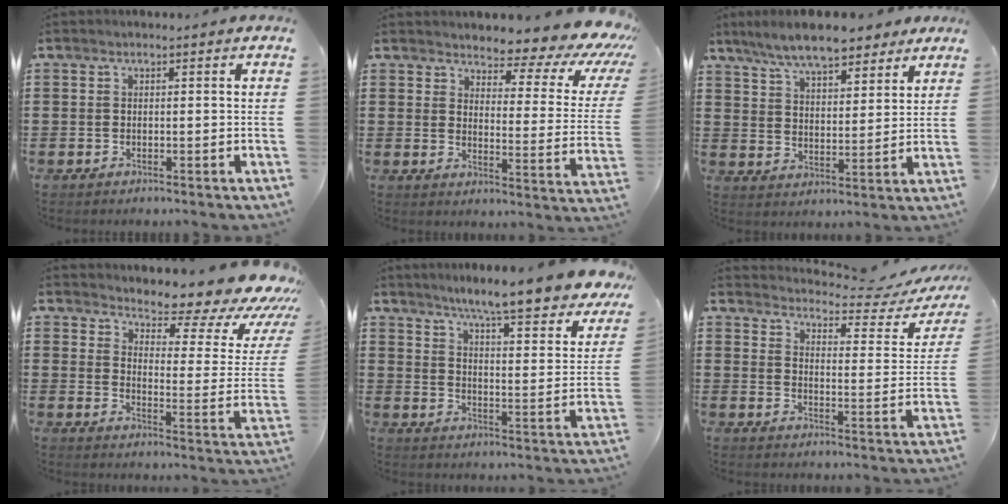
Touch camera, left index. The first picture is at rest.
{"total": 5.4, "force": [4.6, 1.6, 2.4], "torque": [-0.040, -0.044, 0.071]}
{"total": 8.6, "force": [7.6, 1.6, 3.6], "torque": [-0.098, -0.016, 0.140]}
{"total": 8.7, "force": [7.5, 1.6, 4.1], "torque": [-0.066, -0.069, 0.121]}
{"total": 7.6, "force": [6.7, -0.8, 3.5], "torque": [-0.078, -0.058, 0.106]}
{"total": 4.4, "force": [4.1, 0.4, 1.6], "torque": [-0.040, -0.037, 0.061]}